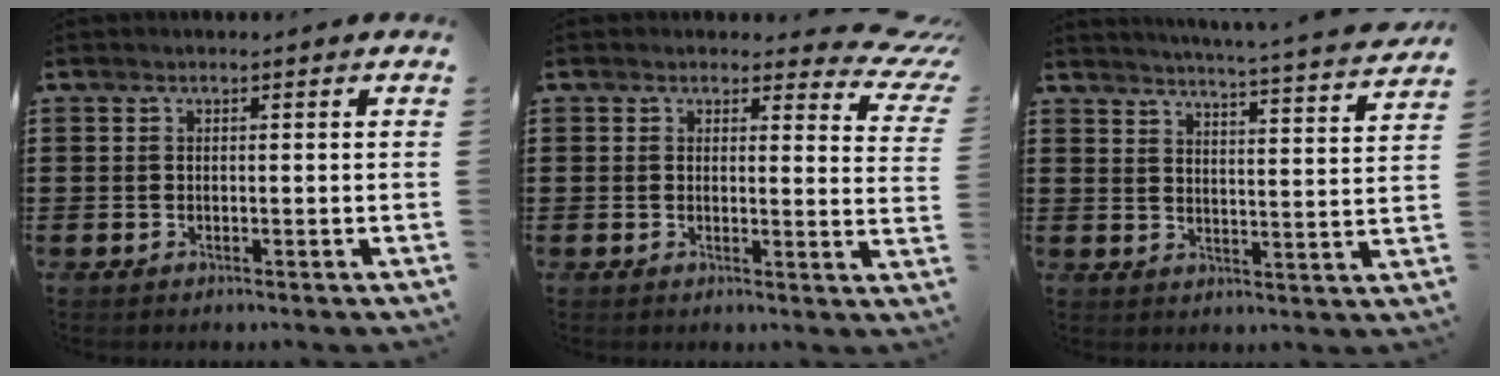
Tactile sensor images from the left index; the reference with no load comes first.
{"total": 3.5, "force": [2.7, 1.5, 1.7], "torque": [-0.023, -0.014, 0.044]}
{"total": 4.5, "force": [4.3, -1.0, 1.1], "torque": [-0.032, -0.040, 0.068]}